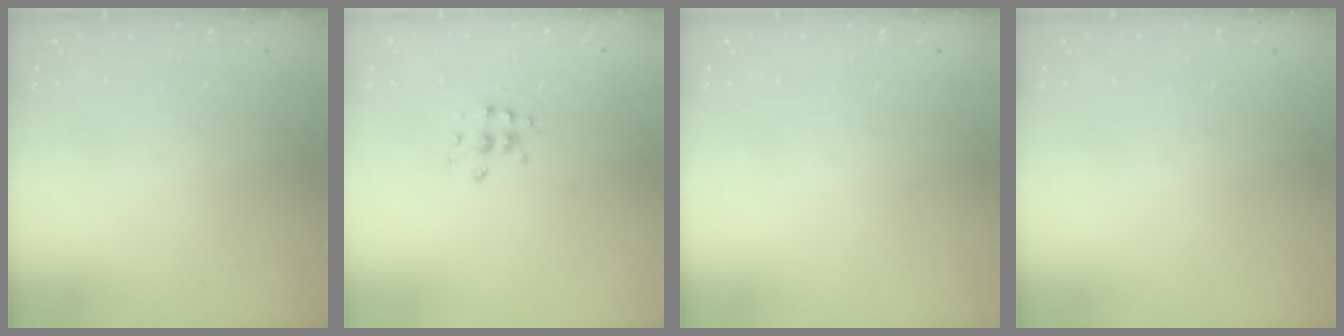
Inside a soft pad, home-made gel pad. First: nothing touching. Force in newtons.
{"total": 5.4, "press": 5.4, "slide": 0.5}
{"total": 0.0}
{"total": 0.0}